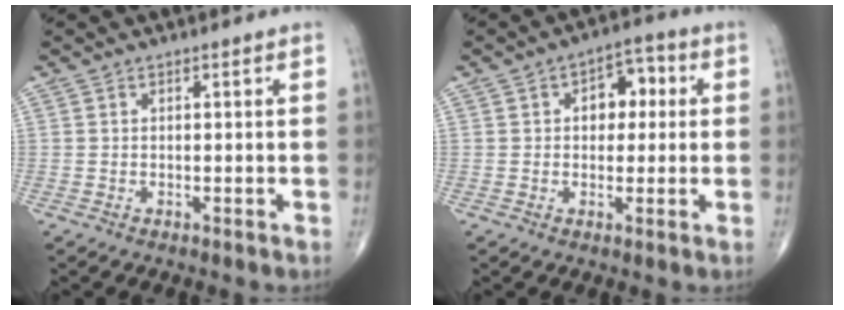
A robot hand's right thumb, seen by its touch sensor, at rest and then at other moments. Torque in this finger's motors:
{"motor_torque": [0.49, 1.52, 0.43, 0.03, 0.03]}